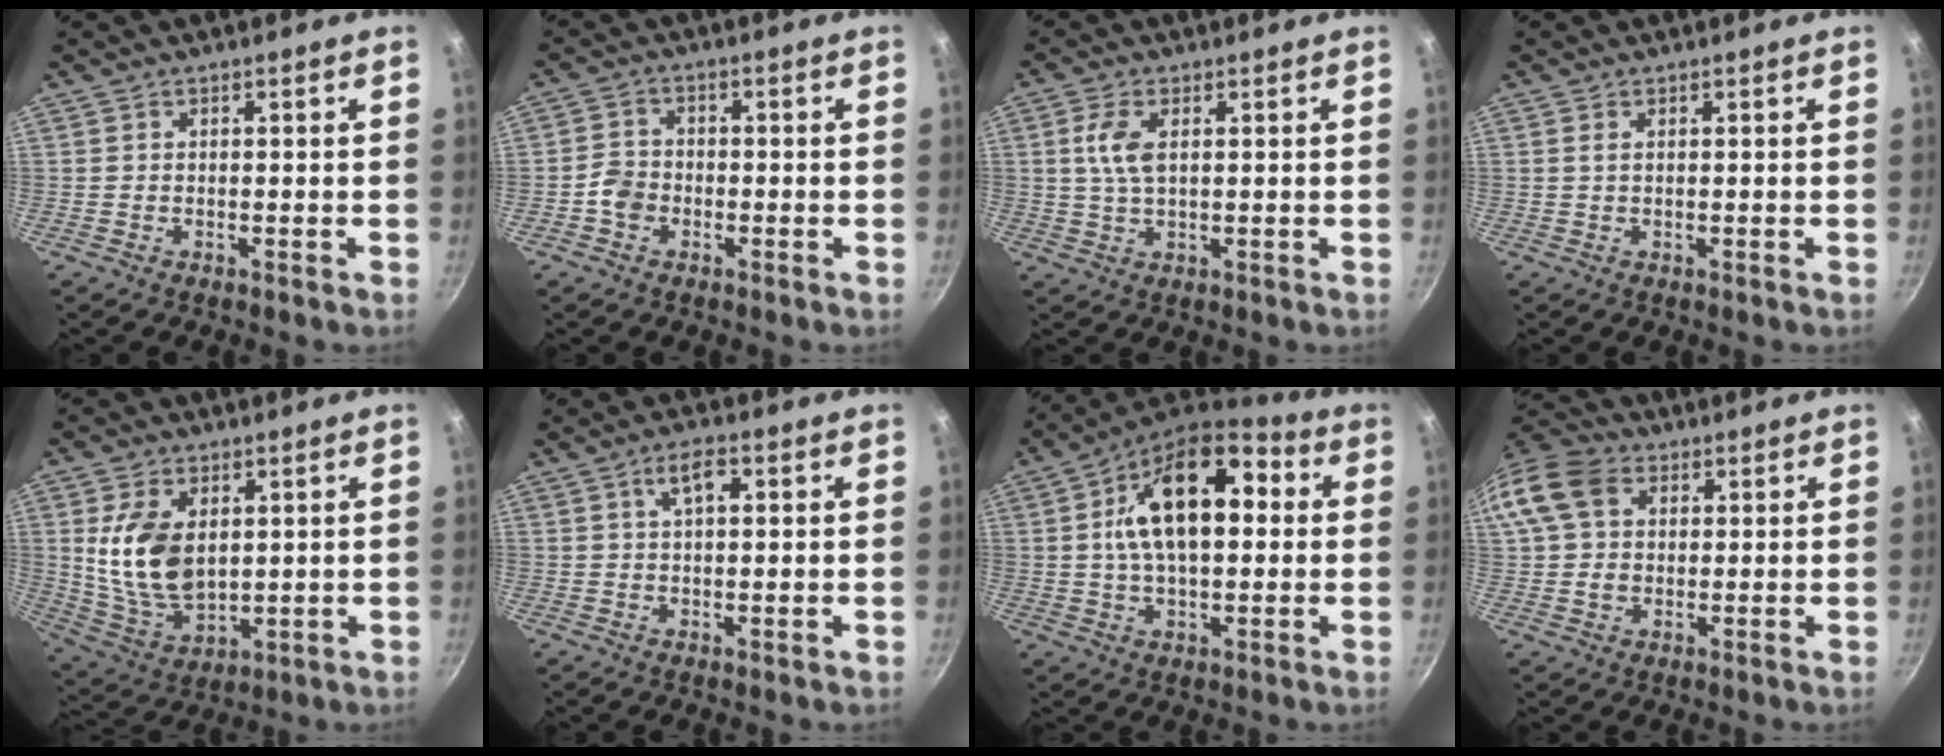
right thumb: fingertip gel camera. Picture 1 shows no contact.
{"total": 3.7, "force": [-1.6, 3.0, 1.6], "torque": [-0.018, 0.020, -0.035]}
{"total": 5.4, "force": [1.3, 2.6, 4.6], "torque": [-0.095, 0.001, 0.026]}
{"total": 0.7, "force": [0.3, 0.3, 0.6], "torque": [-0.013, 0.001, 0.007]}
{"total": 13.2, "force": [2.5, 8.2, 9.9], "torque": [-0.178, -0.026, 0.064]}
{"total": 4.8, "force": [1.6, 2.0, 4.1], "torque": [-0.066, 0.005, 0.025]}
{"total": 19.4, "force": [3.3, 10.9, 15.7], "torque": [-0.244, 0.026, 0.037]}
{"total": 12.7, "force": [3.5, 9.6, 7.6], "torque": [-0.145, 0.014, 0.051]}